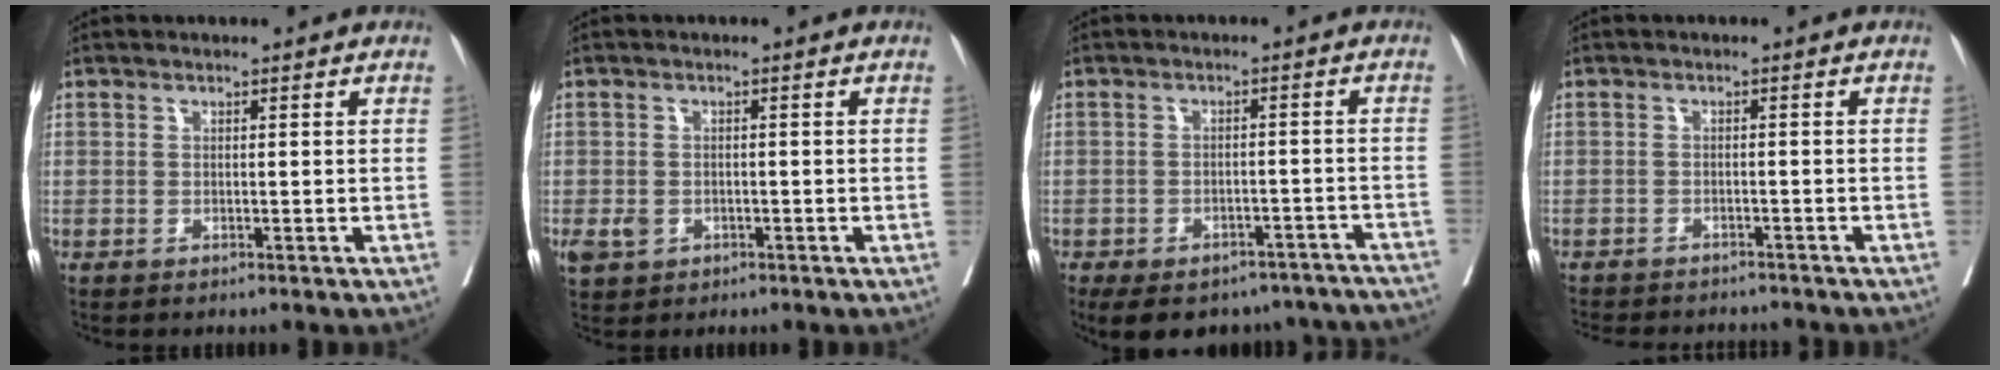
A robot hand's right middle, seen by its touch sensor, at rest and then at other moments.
{"total": 3.2, "force": [-1.2, 2.6, 1.5], "torque": [-0.027, -0.001, -0.009]}
{"total": 19.0, "force": [-16.1, 7.8, 6.4], "torque": [-0.109, 0.011, -0.186]}
{"total": 10.3, "force": [-9.5, 2.6, 3.0], "torque": [-0.055, -0.002, -0.121]}